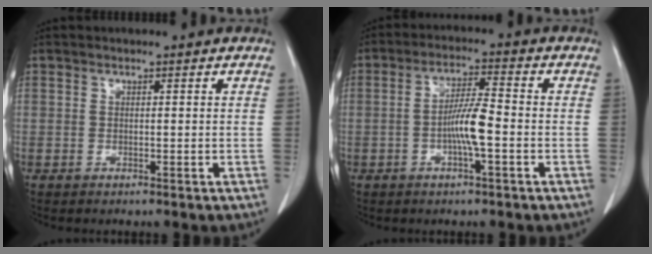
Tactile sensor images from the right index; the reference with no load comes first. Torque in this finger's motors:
{"motor_torque": [0.85, -0.22, 0.23, 0.13]}